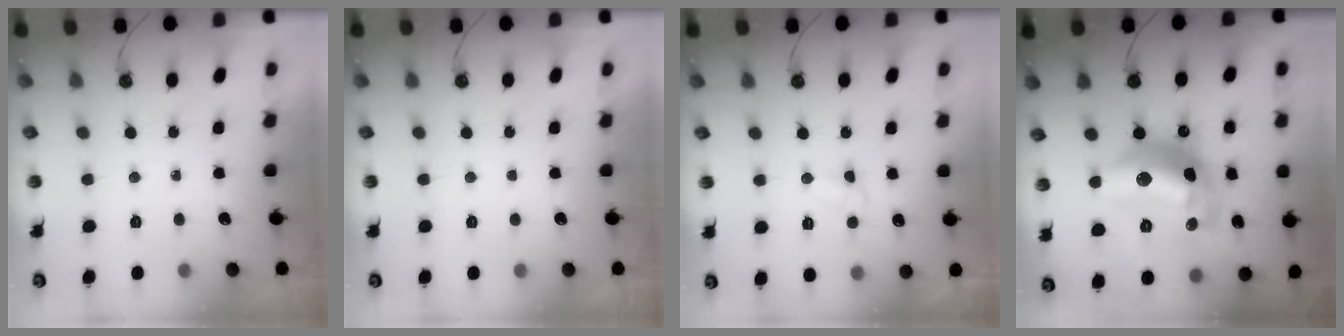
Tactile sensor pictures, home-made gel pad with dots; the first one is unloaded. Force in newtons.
{"total": 0.0}
{"total": 5.5, "press": 5.4, "slide": 0.6}
{"total": 21.4, "press": 21.3, "slide": 2.0}